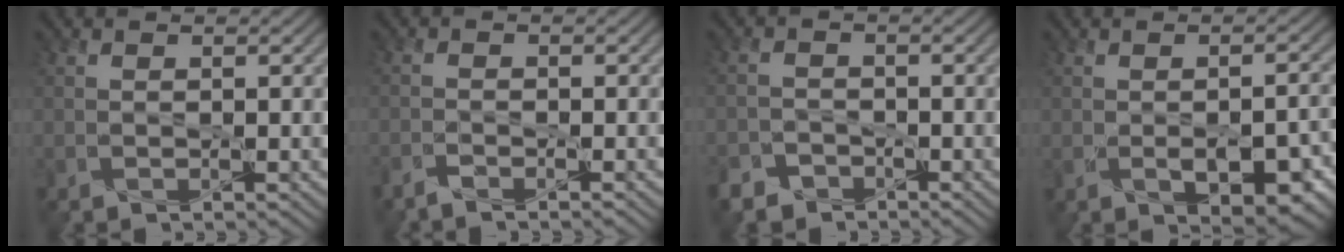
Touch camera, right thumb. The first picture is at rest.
{"total": 1.9, "force": [-1.7, 0.2, 0.7], "torque": [-0.016, -0.004, -0.039]}
{"total": 3.3, "force": [-2.7, 1.9, 0.5], "torque": [-0.008, 0.000, -0.055]}
{"total": 6.5, "force": [-2.0, 3.4, 5.1], "torque": [-0.078, -0.022, -0.015]}